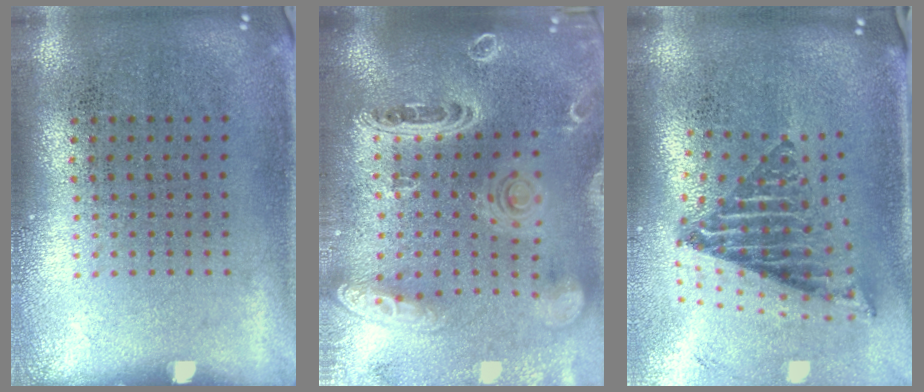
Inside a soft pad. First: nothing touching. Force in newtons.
{"total": 3.6, "press": 2.9, "slide": 2.2}
{"total": 2.0, "press": 1.5, "slide": 1.4}